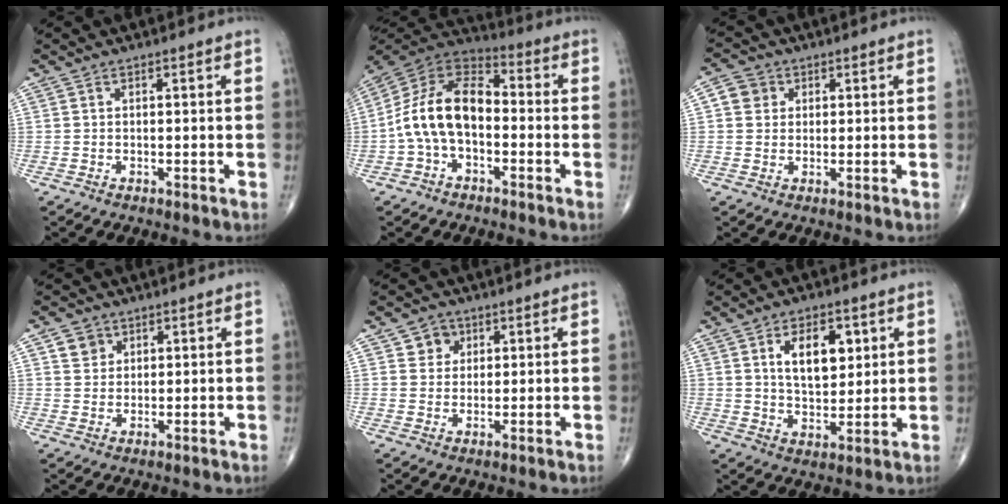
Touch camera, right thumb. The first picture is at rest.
{"total": 14.1, "force": [-2.4, 8.6, 10.9], "torque": [-0.194, 0.045, -0.055]}
{"total": 4.1, "force": [1.0, 3.8, 1.1], "torque": [-0.001, 0.004, 0.011]}
{"total": 3.6, "force": [1.7, 3.0, 0.8], "torque": [0.004, -0.009, 0.028]}
{"total": 4.0, "force": [1.8, 3.5, 0.8], "torque": [0.010, -0.005, 0.025]}
{"total": 10.1, "force": [3.4, 5.7, 7.6], "torque": [-0.091, -0.018, 0.061]}